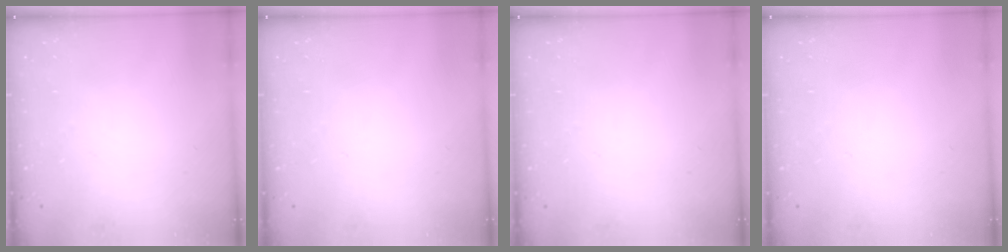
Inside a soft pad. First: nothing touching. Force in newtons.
{"total": 0.0}
{"total": 0.0}
{"total": 0.0}